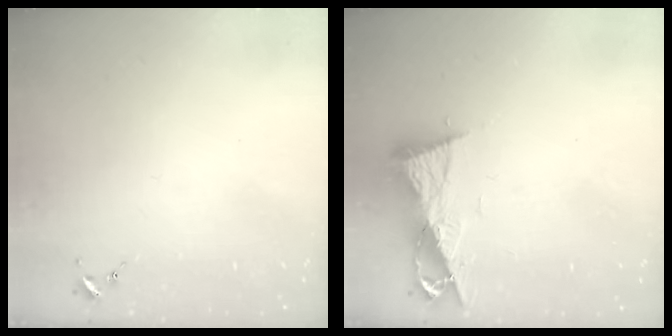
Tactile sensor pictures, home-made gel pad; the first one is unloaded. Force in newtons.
{"total": 9.4, "press": 9.3, "slide": 0.8}